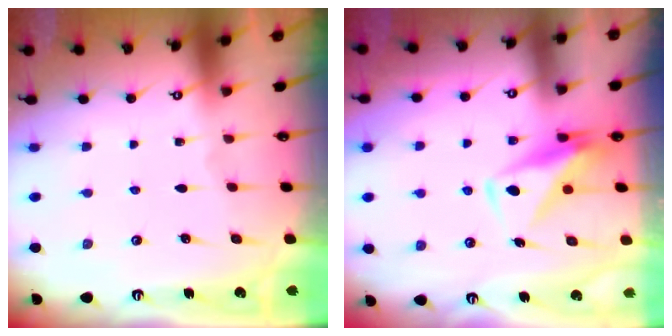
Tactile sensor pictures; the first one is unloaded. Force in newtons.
{"total": 9.9, "press": 9.9, "slide": 0.6}